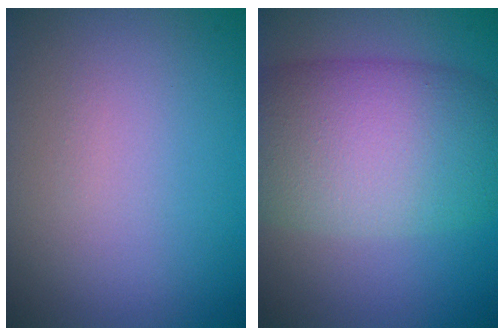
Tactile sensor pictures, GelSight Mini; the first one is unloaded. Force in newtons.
{"total": 11.0, "press": 11.0, "slide": 0.5}